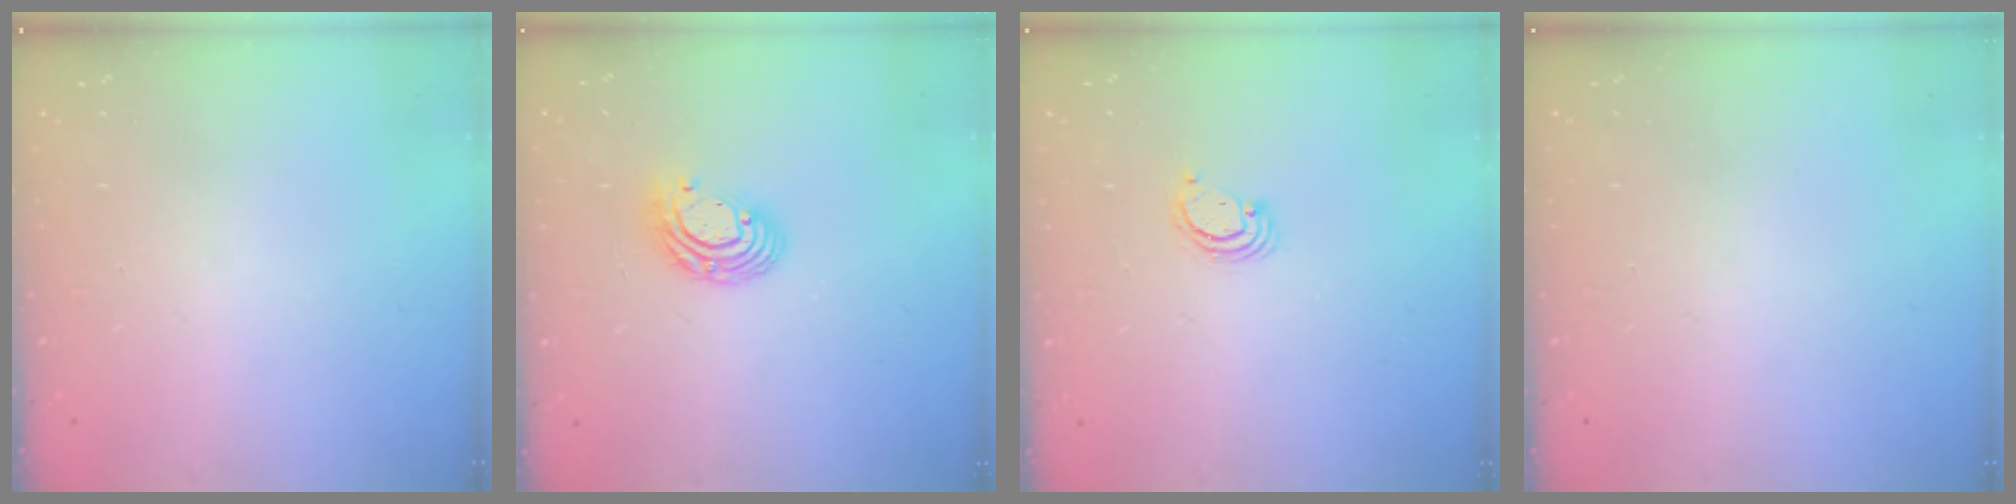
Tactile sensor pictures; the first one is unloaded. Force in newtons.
{"total": 8.0, "press": 8.0, "slide": 0.4}
{"total": 3.1, "press": 3.1, "slide": 0.2}
{"total": 0.0}